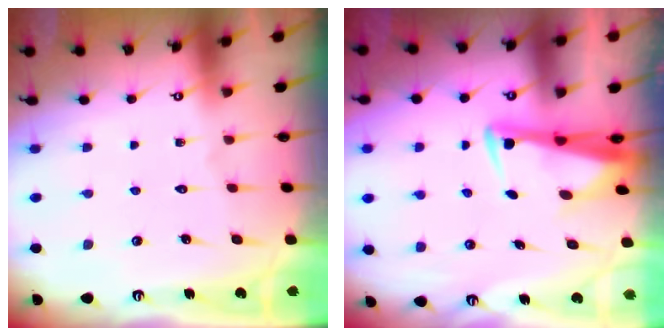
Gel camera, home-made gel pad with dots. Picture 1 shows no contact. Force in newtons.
{"total": 4.0, "press": 3.8, "slide": 1.2}